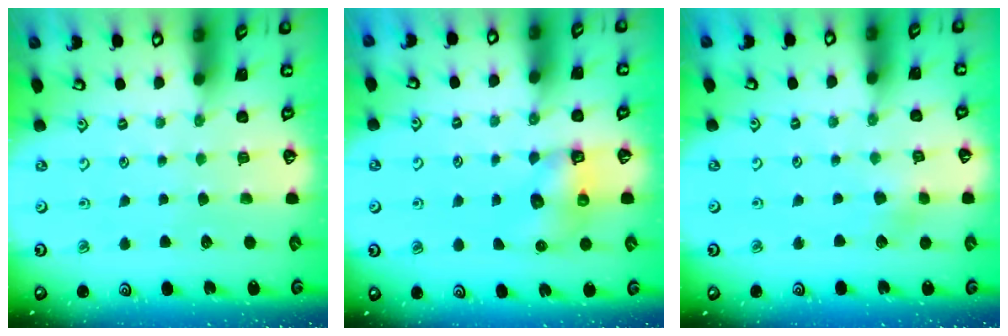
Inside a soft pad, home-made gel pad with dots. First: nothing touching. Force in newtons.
{"total": 5.8, "press": 5.8, "slide": 0.2}
{"total": 3.7, "press": 3.7, "slide": 0.5}